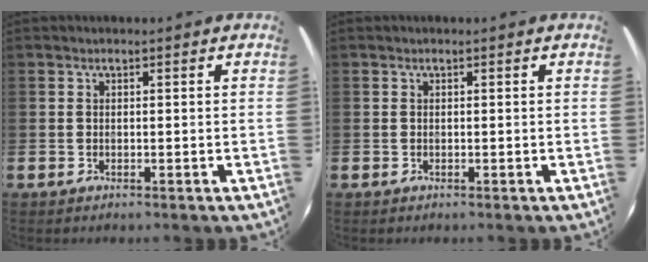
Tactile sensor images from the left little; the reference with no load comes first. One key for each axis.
{"total": 0.0}